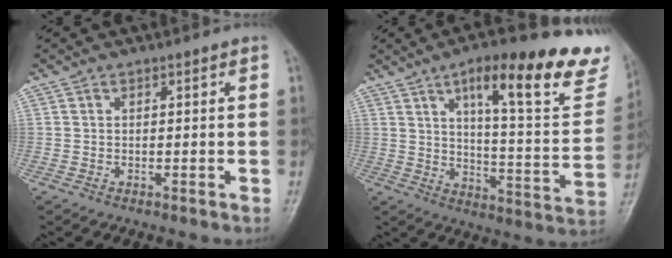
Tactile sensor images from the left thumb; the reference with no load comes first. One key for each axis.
{"total": 23.9, "fx": 15.3, "fy": 6.1, "fz": 17.2, "tx": -0.194, "ty": -0.060, "tz": 0.210}